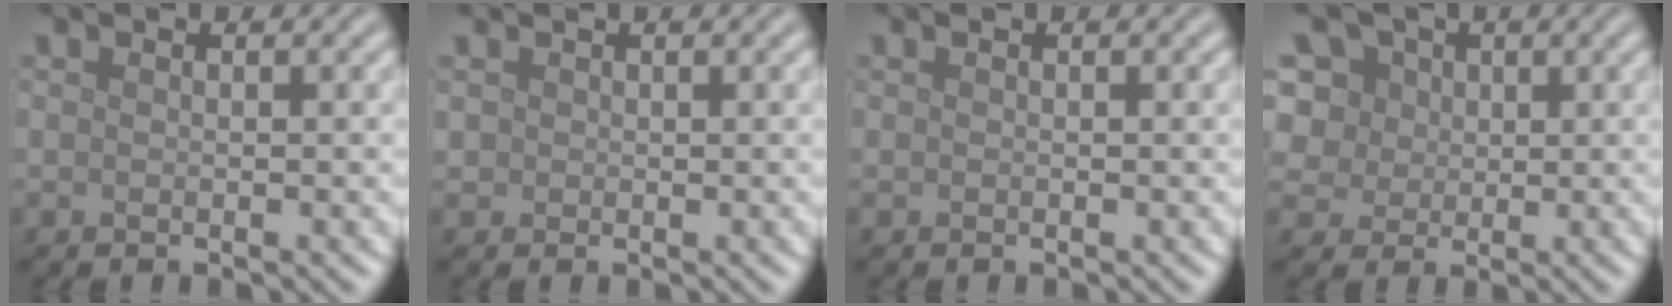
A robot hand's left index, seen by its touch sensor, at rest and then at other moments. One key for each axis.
{"total": 0.9, "fx": 0.4, "fy": 0.8, "fz": 0.1, "tx": 0.002, "ty": 0.000, "tz": 0.009}
{"total": 0.0}
{"total": 11.0, "fx": 5.1, "fy": 8.4, "fz": 5.0, "tx": -0.111, "ty": 0.039, "tz": 0.070}